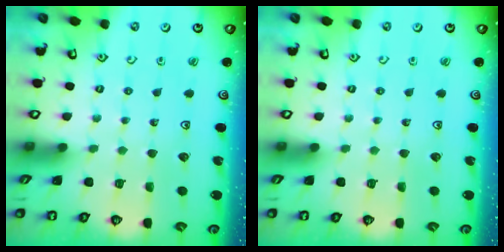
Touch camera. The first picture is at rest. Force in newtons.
{"total": 0.0}